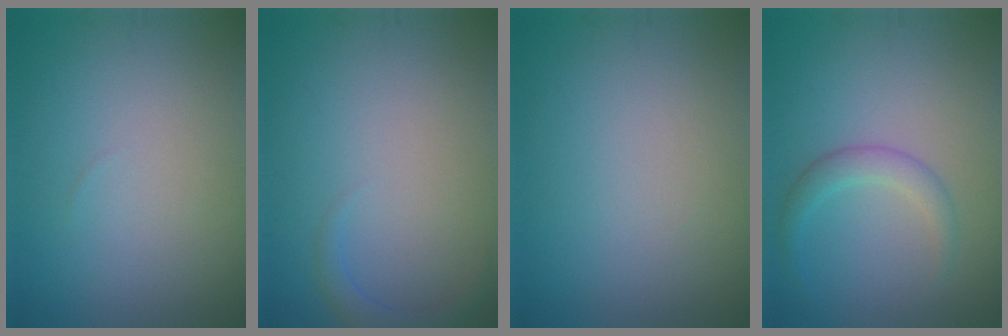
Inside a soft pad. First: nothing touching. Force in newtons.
{"total": 1.5, "press": 1.5, "slide": 0.1}
{"total": 0.0}
{"total": 2.1, "press": 2.1, "slide": 0.1}